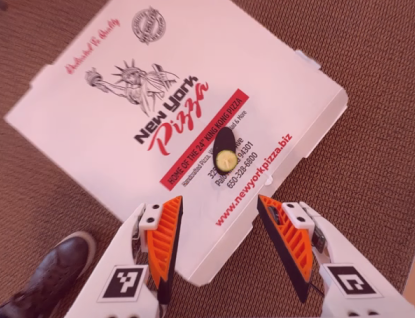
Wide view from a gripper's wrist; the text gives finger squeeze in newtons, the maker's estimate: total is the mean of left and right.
{"total": 0.0}